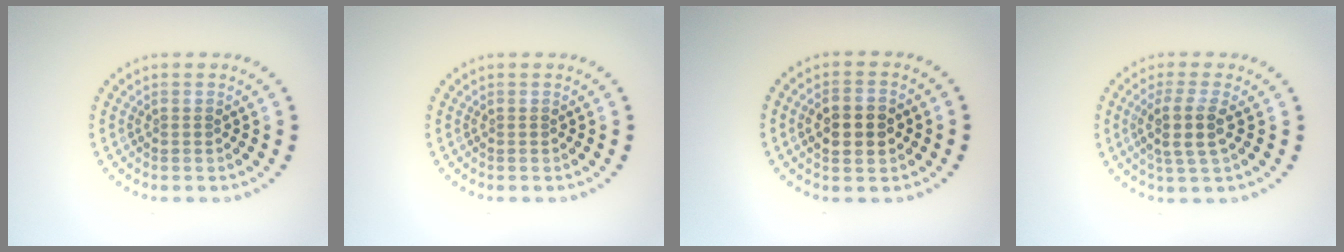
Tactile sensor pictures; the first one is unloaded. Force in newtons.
{"total": 0.0}
{"total": 4.4, "press": 4.4, "slide": 0.2}
{"total": 3.0, "press": 2.6, "slide": 1.6}